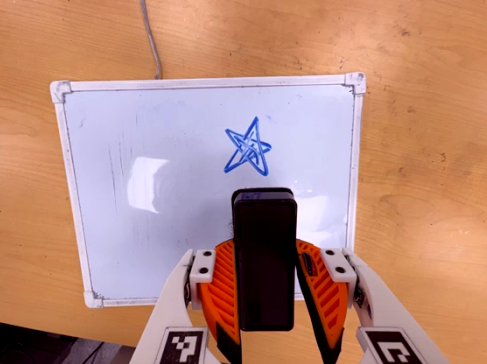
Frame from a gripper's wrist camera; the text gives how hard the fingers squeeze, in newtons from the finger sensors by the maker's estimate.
{"total": 4.3, "left": 3.4, "right": 5.3}